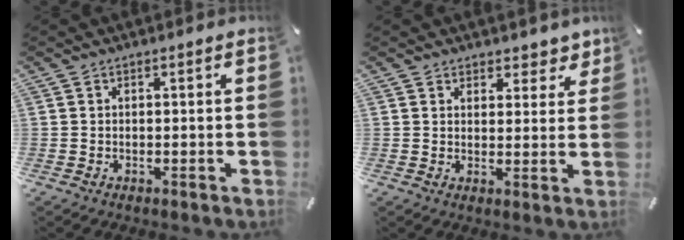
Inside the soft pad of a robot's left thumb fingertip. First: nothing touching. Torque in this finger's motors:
{"motor_torque": [-0.12, 0.06, 0.03, 0.02, 0.00]}